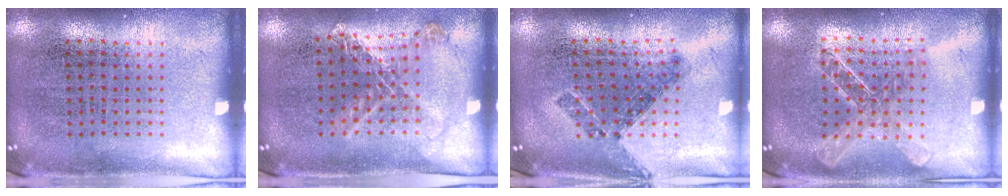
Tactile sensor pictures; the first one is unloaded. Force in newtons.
{"total": 1.1, "press": 1.1, "slide": 0.0}
{"total": 0.8, "press": 0.7, "slide": 0.4}
{"total": 1.7, "press": 1.5, "slide": 0.8}